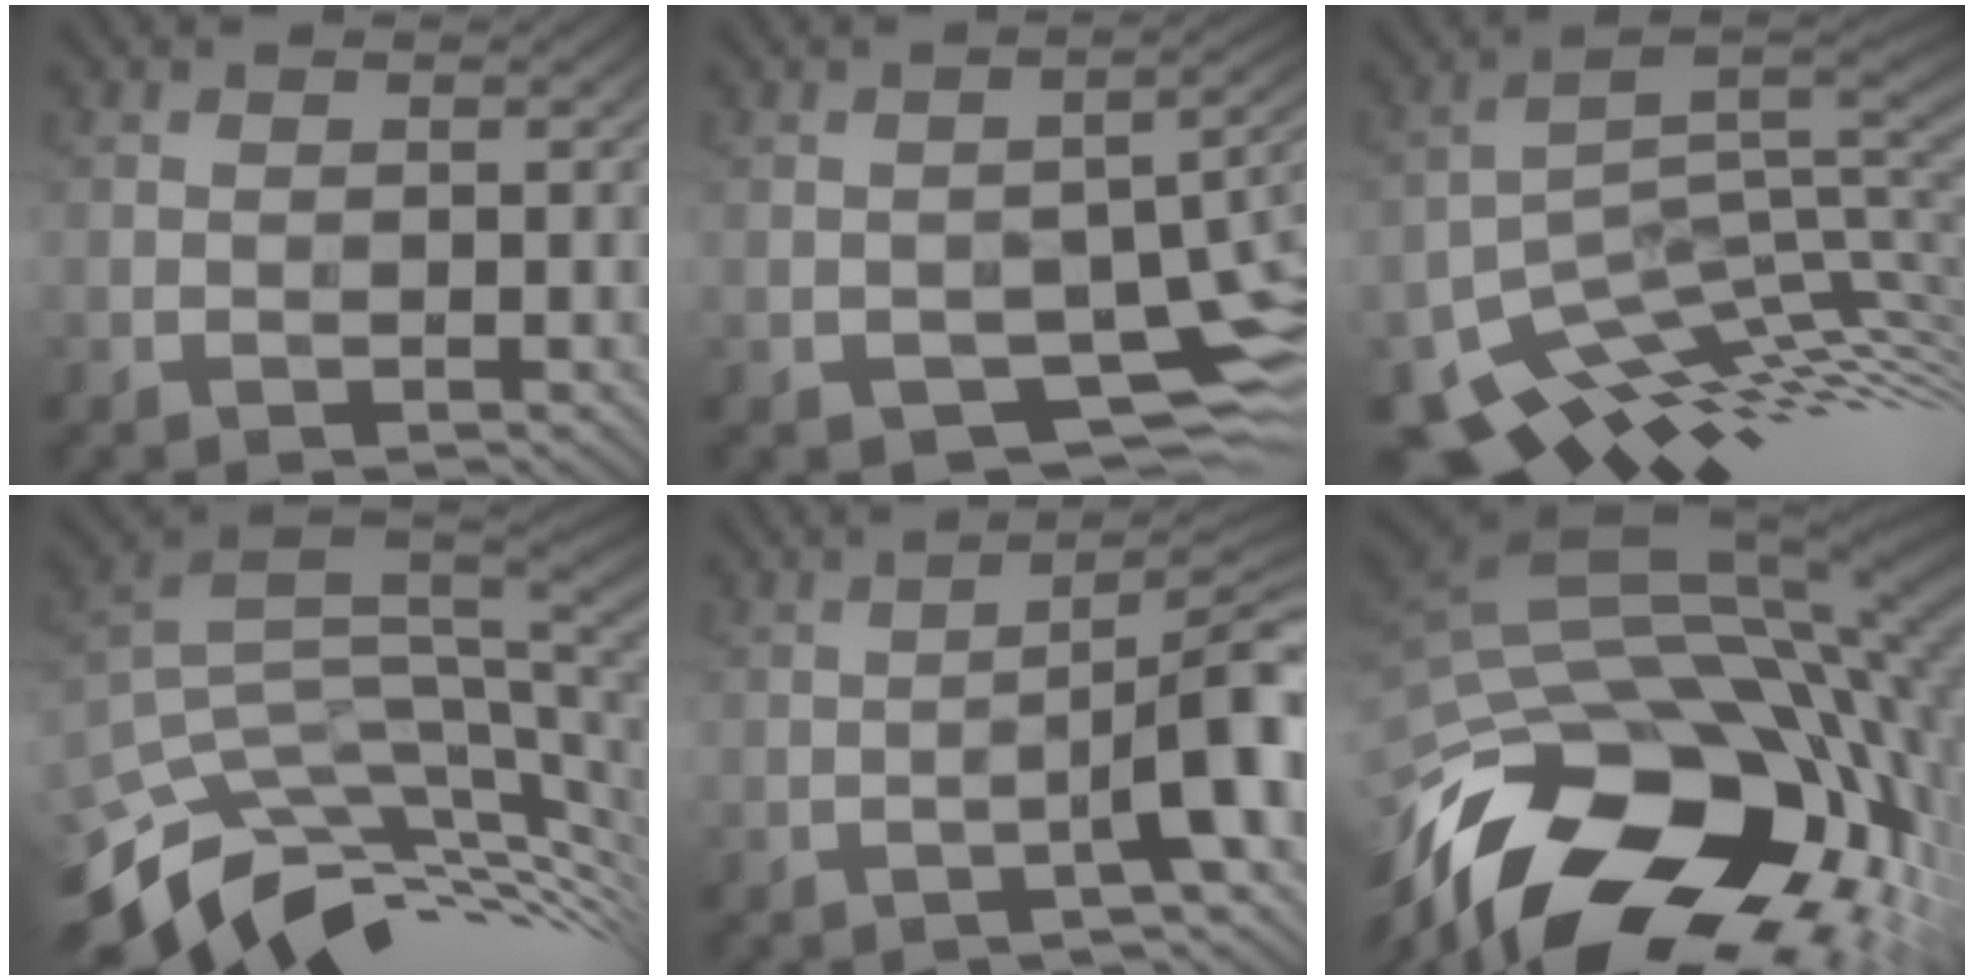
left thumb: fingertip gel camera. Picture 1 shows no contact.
{"total": 11.1, "force": [-3.8, 6.0, 8.6], "torque": [-0.119, -0.025, -0.052]}
{"total": 12.9, "force": [-5.5, 5.6, 10.3], "torque": [-0.195, -0.017, -0.081]}
{"total": 13.3, "force": [-3.4, 6.1, 11.4], "torque": [-0.226, -0.008, -0.058]}
{"total": 8.3, "force": [-2.3, 1.3, 7.9], "torque": [-0.111, 0.023, -0.036]}
{"total": 20.4, "force": [-8.5, 11.6, 14.4], "torque": [-0.288, -0.030, -0.124]}